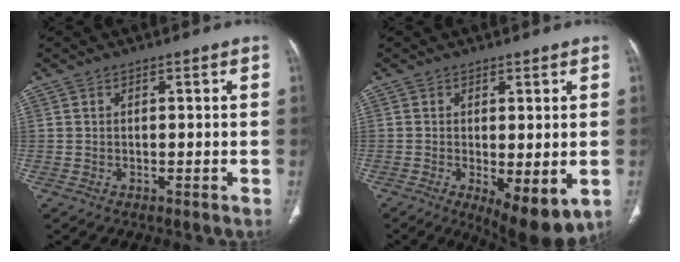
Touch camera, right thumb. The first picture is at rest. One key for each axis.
{"total": 8.9, "fx": -2.3, "fy": 3.3, "fz": 8.0, "tx": -0.115, "ty": -0.024, "tz": -0.027}